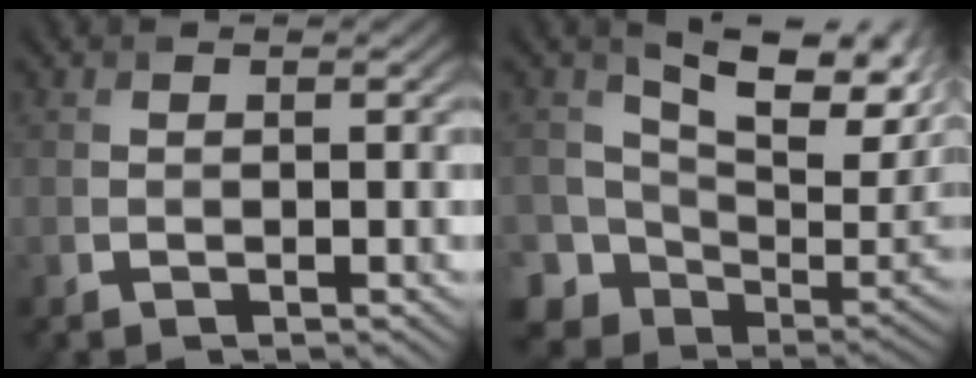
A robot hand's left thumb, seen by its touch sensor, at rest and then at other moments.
{"total": 12.7, "force": [5.3, 8.0, 8.4], "torque": [-0.179, -0.016, 0.096]}